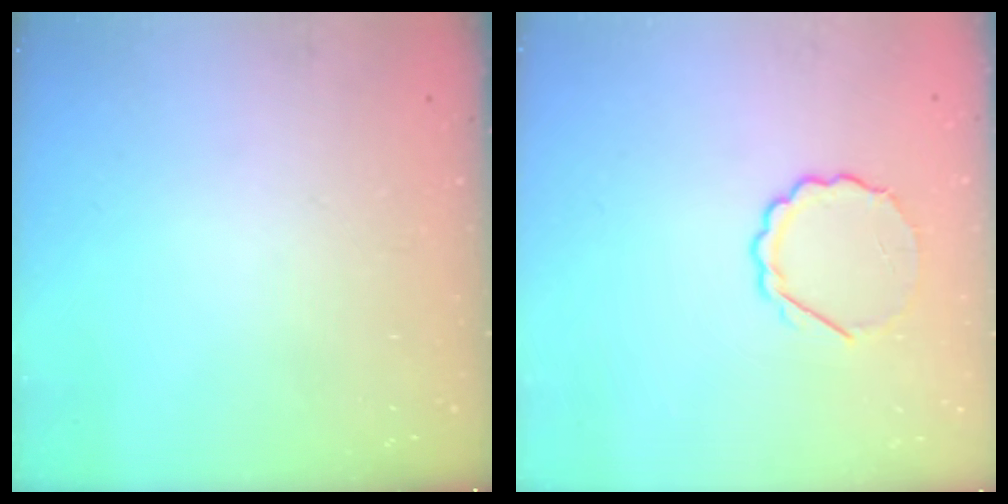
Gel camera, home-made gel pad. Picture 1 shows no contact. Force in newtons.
{"total": 5.4, "press": 5.2, "slide": 1.3}